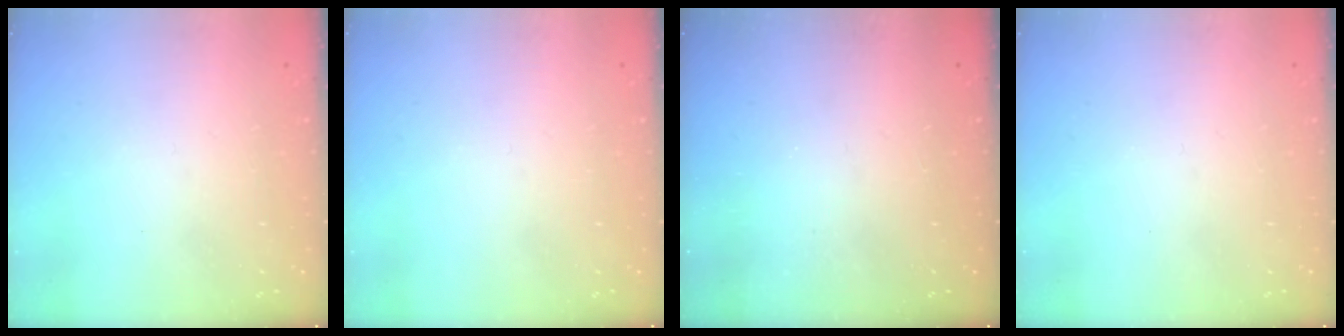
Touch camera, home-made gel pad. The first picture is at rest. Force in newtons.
{"total": 0.0}
{"total": 0.6, "press": 0.6, "slide": 0.2}
{"total": 0.0}